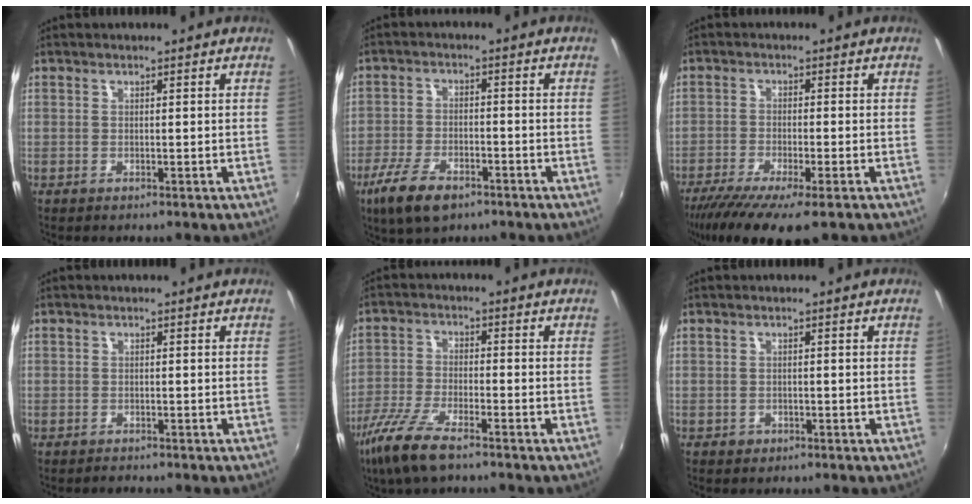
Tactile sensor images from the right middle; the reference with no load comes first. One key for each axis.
{"total": 9.4, "fx": -6.0, "fy": 4.1, "fz": 5.9, "tx": -0.146, "ty": -0.022, "tz": -0.113}
{"total": 11.6, "fx": -8.4, "fy": 1.9, "fz": 7.8, "tx": -0.161, "ty": -0.047, "tz": -0.140}
{"total": 1.2, "fx": -1.0, "fy": 0.6, "fz": -0.1, "tx": -0.002, "ty": 0.002, "tz": -0.017}
{"total": 9.7, "fx": -6.8, "fy": 2.2, "fz": 6.5, "tx": -0.154, "ty": -0.021, "tz": -0.136}
{"total": 1.6, "fx": -0.8, "fy": 1.3, "fz": 0.5, "tx": -0.013, "ty": -0.003, "tz": -0.010}